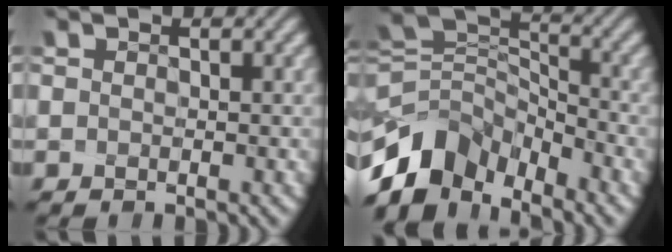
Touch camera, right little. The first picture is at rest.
{"total": 7.4, "force": [-4.9, 4.5, 3.2], "torque": [-0.049, 0.009, -0.101]}